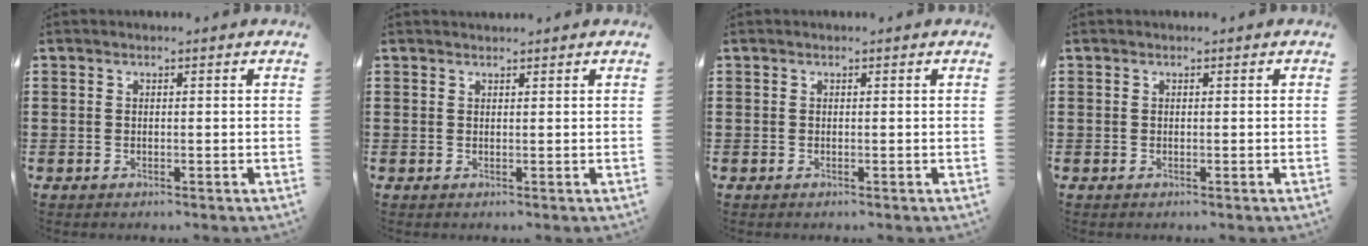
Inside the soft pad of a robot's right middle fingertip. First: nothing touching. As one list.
[{"total": 0.7, "force": [0.7, 0.1, -0.1], "torque": [-0.001, 0.000, 0.014]}, {"total": 0.0}, {"total": 0.0}]